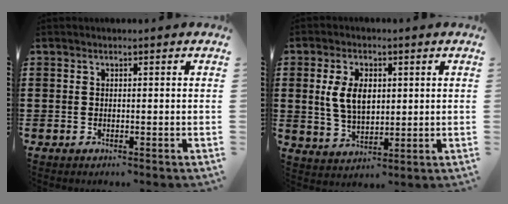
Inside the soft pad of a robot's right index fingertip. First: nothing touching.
{"total": 6.5, "force": [1.1, 3.9, 5.0], "torque": [-0.113, 0.005, 0.012]}